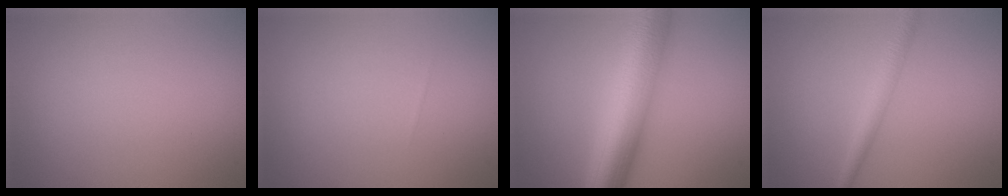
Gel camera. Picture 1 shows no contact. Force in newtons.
{"total": 0.0}
{"total": 10.0, "press": 10.0, "slide": 0.1}
{"total": 2.3, "press": 2.3, "slide": 0.0}